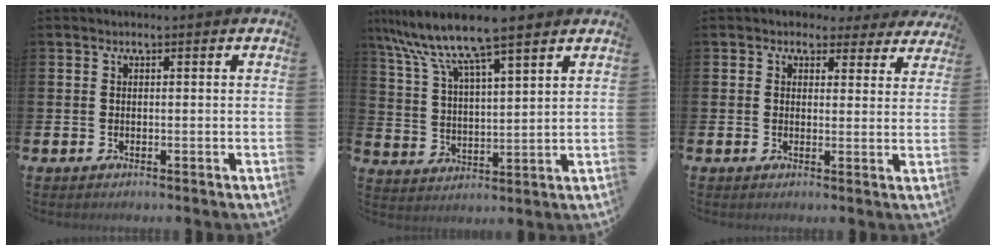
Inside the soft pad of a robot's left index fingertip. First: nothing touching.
{"total": 9.9, "force": [8.5, 1.0, 5.1], "torque": [-0.131, -0.035, 0.146]}
{"total": 2.9, "force": [2.2, 1.8, 0.3], "torque": [-0.010, -0.013, 0.034]}